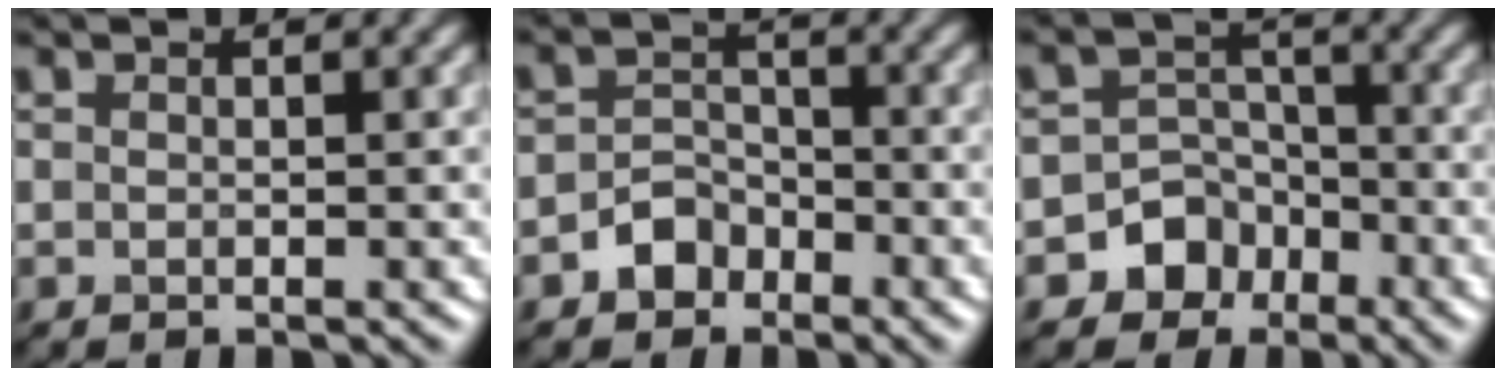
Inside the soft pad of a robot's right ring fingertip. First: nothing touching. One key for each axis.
{"total": 2.7, "fx": -1.7, "fy": 2.0, "fz": 0.8, "tx": -0.003, "ty": 0.010, "tz": -0.034}
{"total": 5.9, "fx": -3.4, "fy": 4.8, "fz": 0.8, "tx": 0.022, "ty": -0.001, "tz": -0.079}